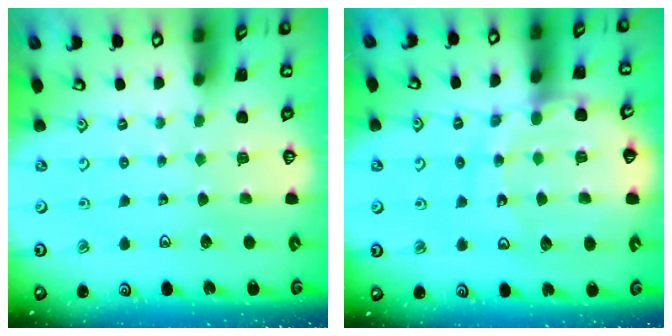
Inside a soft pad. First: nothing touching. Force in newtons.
{"total": 13.5, "press": 13.4, "slide": 1.5}